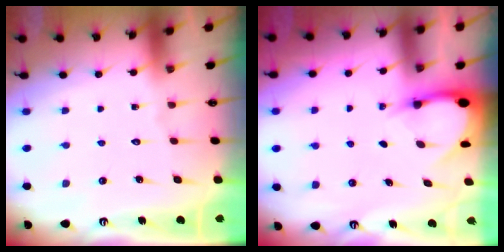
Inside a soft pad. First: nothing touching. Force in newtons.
{"total": 3.7, "press": 3.7, "slide": 0.2}